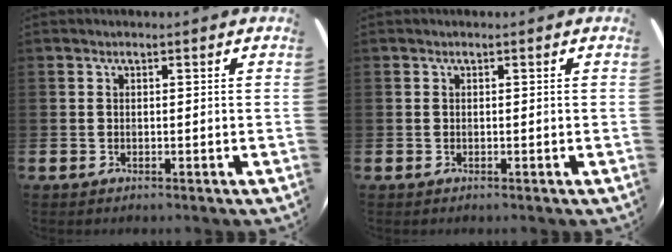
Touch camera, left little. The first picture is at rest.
{"total": 0.0}